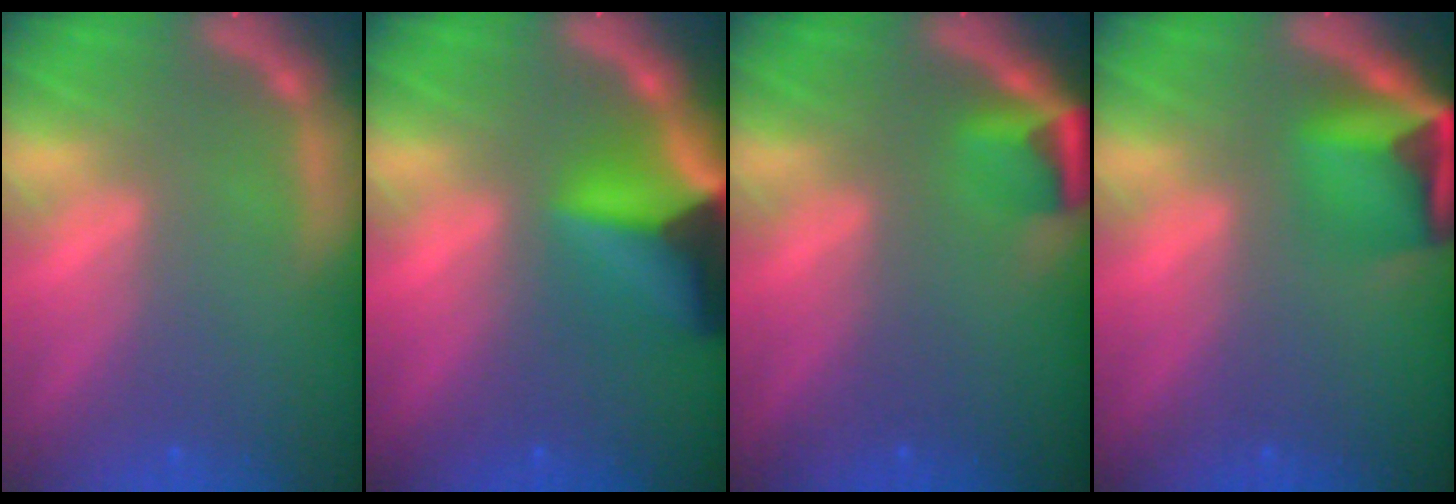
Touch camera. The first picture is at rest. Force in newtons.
{"total": 9.6}
{"total": 2.9}
{"total": 6.4}